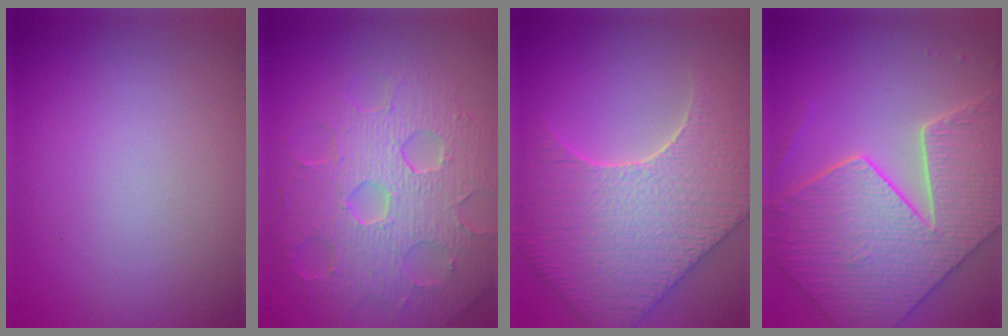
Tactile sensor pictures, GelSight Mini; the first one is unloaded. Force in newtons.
{"total": 8.6, "press": 6.1, "slide": 6.1}
{"total": 7.9, "press": 6.8, "slide": 4.1}
{"total": 7.7, "press": 6.6, "slide": 4.0}